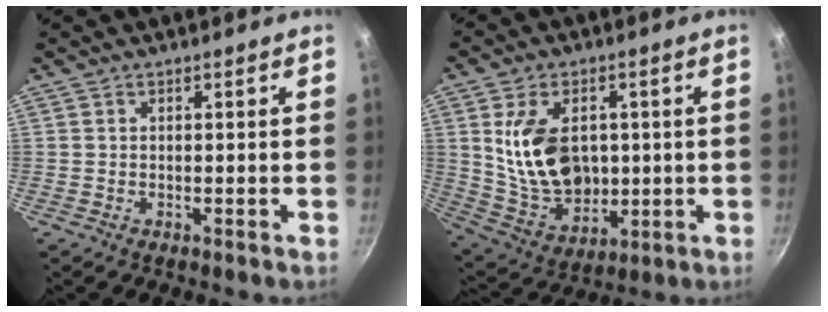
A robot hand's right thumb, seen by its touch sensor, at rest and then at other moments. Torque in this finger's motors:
{"motor_torque": [-0.66, 1.31, 1.28, -0.02, 0.10]}